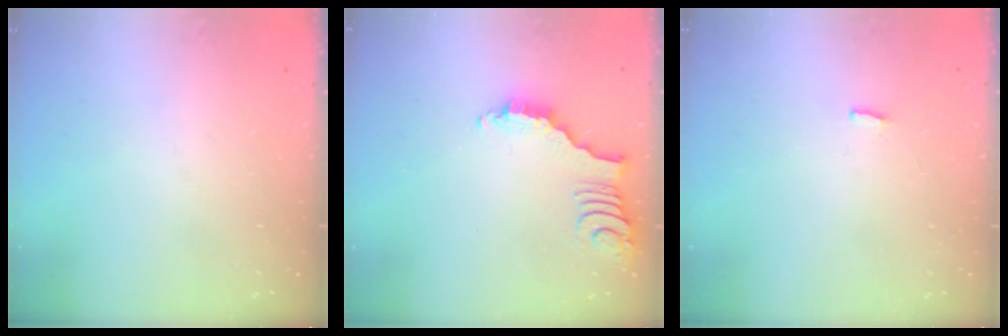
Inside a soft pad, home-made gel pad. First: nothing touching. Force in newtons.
{"total": 3.3, "press": 3.2, "slide": 0.5}
{"total": 0.0}